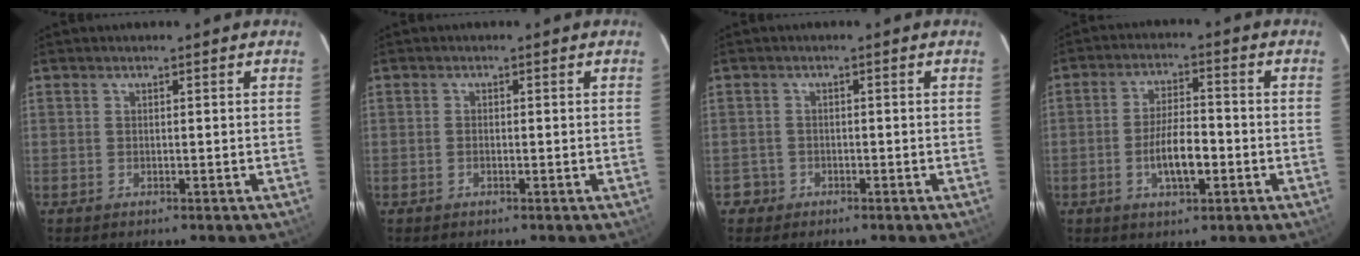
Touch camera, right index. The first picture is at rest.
{"total": 0.8, "force": [-0.4, 0.4, 0.5], "torque": [-0.012, 0.001, -0.008]}
{"total": 2.3, "force": [-1.0, 2.1, -0.1], "torque": [0.002, 0.017, -0.014]}
{"total": 7.6, "force": [-2.5, 2.7, 6.6], "torque": [-0.128, -0.001, -0.039]}